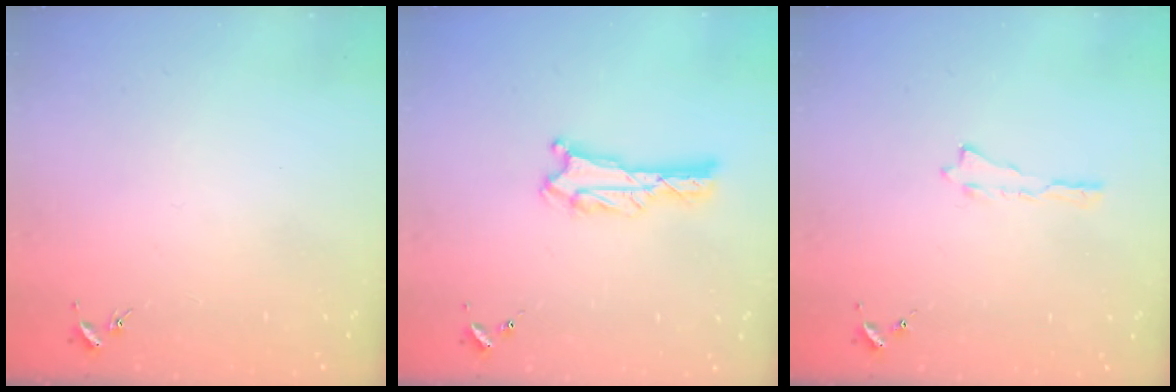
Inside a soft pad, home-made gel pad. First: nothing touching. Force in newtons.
{"total": 1.4, "press": 1.4, "slide": 0.1}
{"total": 0.0}